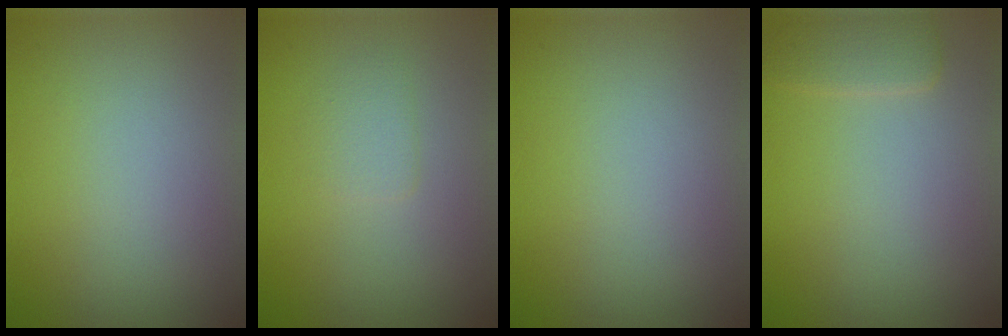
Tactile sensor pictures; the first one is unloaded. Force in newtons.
{"total": 1.3, "press": 1.3, "slide": 0.1}
{"total": 0.0}
{"total": 1.8, "press": 1.8, "slide": 0.1}